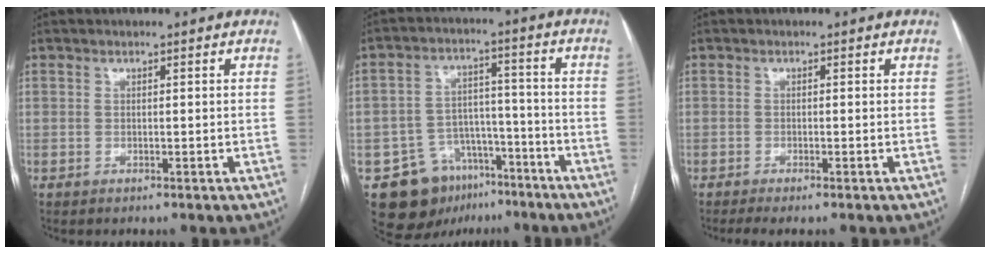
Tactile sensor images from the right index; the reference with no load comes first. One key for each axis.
{"total": 12.2, "fx": -7.3, "fy": 8.7, "fz": 4.5, "tx": -0.068, "ty": 0.036, "tz": -0.107}
{"total": 2.2, "fx": -1.6, "fy": 0.0, "fz": 1.5, "tx": -0.023, "ty": -0.003, "tz": -0.029}